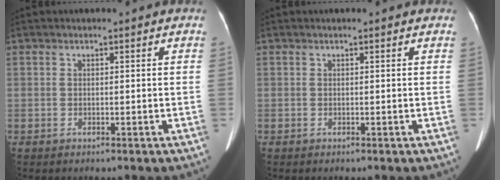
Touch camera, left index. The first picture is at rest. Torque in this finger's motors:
{"motor_torque": [-0.15, 0.22, -0.16, -0.20]}